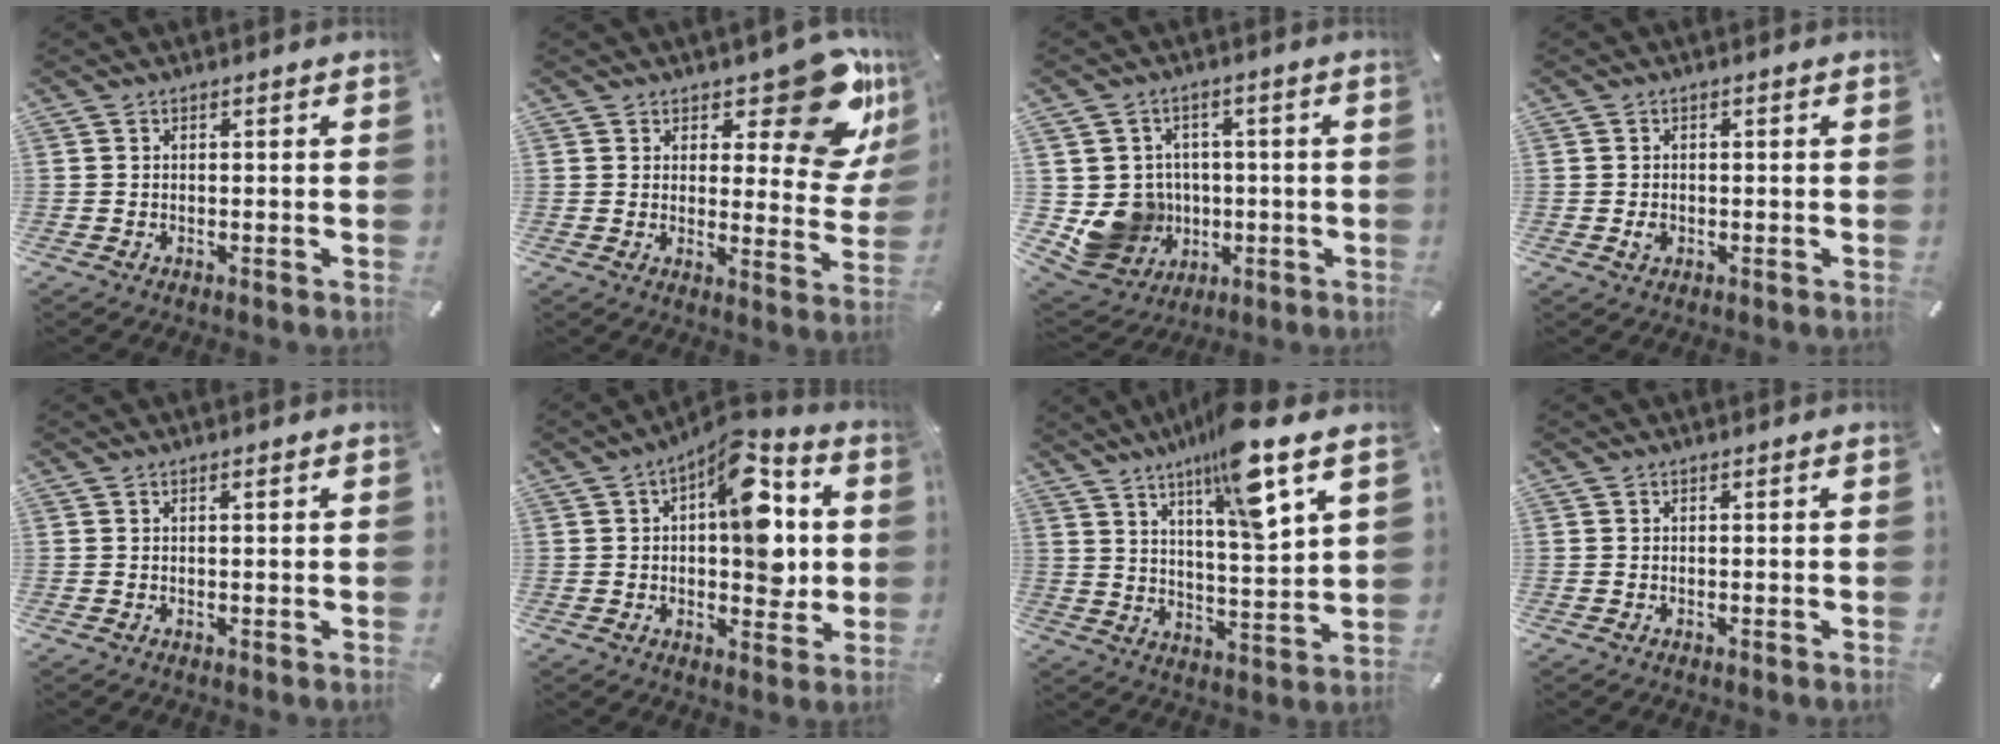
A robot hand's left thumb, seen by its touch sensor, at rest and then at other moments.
{"total": 16.5, "force": [10.5, 7.1, 10.5], "torque": [-0.107, -0.089, 0.172]}
{"total": 10.8, "force": [-1.0, 10.5, 2.6], "torque": [-0.075, 0.002, -0.008]}
{"total": 1.1, "force": [-0.1, 0.8, 0.6], "torque": [-0.012, 0.001, -0.003]}
{"total": 0.9, "force": [0.3, 0.1, 0.8], "torque": [-0.016, 0.002, 0.005]}
{"total": 15.4, "force": [3.3, 8.5, 12.4], "torque": [-0.145, -0.022, 0.055]}
{"total": 13.7, "force": [9.6, 1.9, 9.6], "torque": [-0.154, -0.060, 0.153]}
{"total": 0.0}